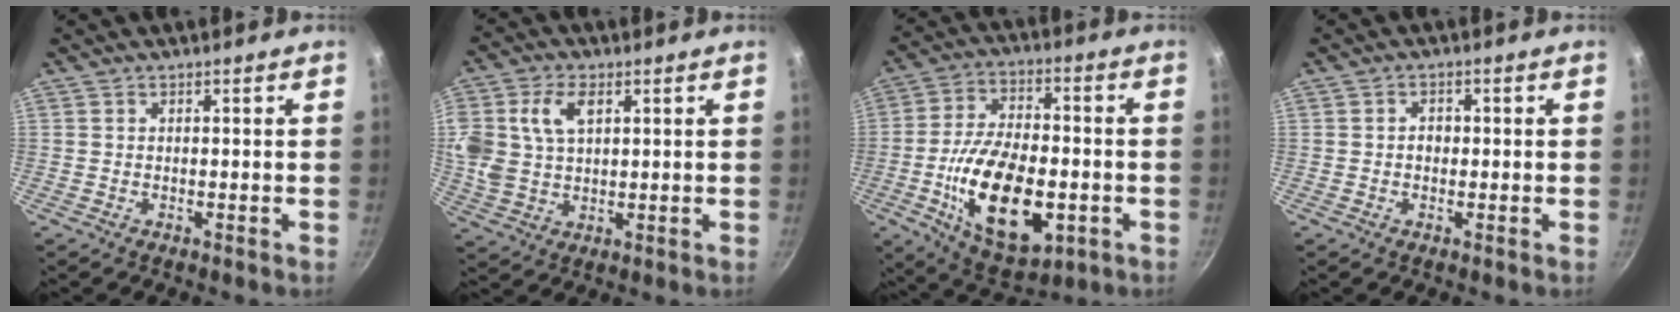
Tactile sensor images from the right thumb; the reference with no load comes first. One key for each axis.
{"total": 12.8, "fx": 3.8, "fy": 8.7, "fz": 8.6, "tx": -0.178, "ty": 0.006, "tz": 0.073}
{"total": 20.9, "fx": -5.1, "fy": 11.0, "fz": 17.1, "tx": -0.284, "ty": 0.017, "tz": -0.077}
{"total": 2.1, "fx": -0.1, "fy": 1.7, "fz": 1.2, "tx": -0.011, "ty": 0.005, "tz": -0.004}